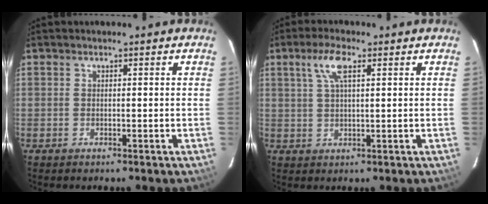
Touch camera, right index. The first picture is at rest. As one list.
[{"total": 5.1, "force": [2.3, 1.5, 4.3], "torque": [-0.086, 0.010, 0.045]}]